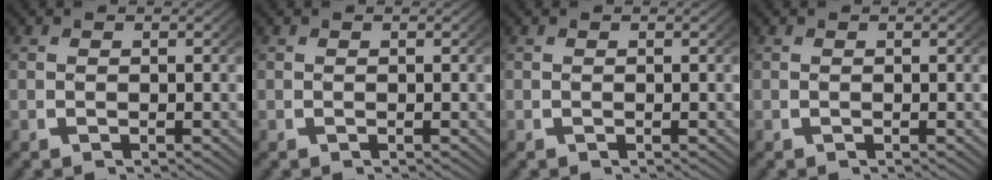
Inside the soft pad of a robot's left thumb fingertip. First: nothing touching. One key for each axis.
{"total": 0.0}
{"total": 0.0}
{"total": 0.0}